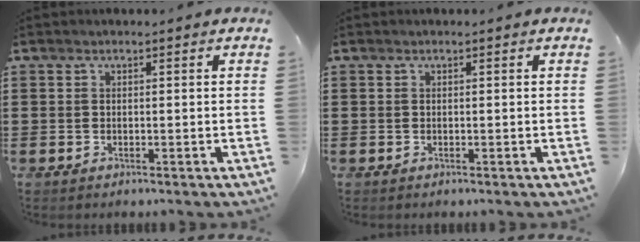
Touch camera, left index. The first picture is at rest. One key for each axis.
{"total": 0.0}